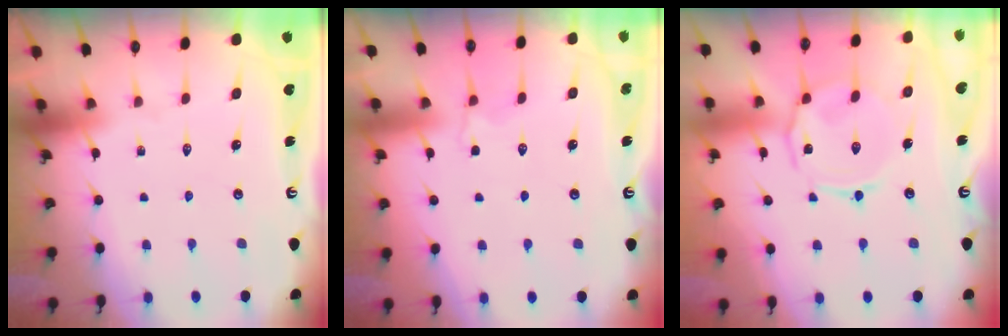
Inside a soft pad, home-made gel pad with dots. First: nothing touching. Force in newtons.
{"total": 2.3, "press": 2.0, "slide": 1.2}
{"total": 6.7, "press": 6.7, "slide": 0.7}